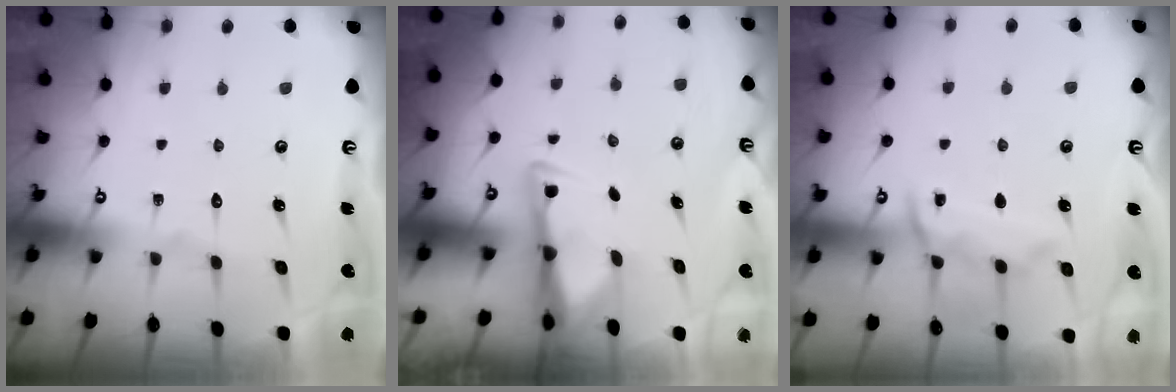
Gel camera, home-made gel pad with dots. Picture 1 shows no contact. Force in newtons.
{"total": 3.0, "press": 2.9, "slide": 0.5}
{"total": 10.7, "press": 10.6, "slide": 1.2}